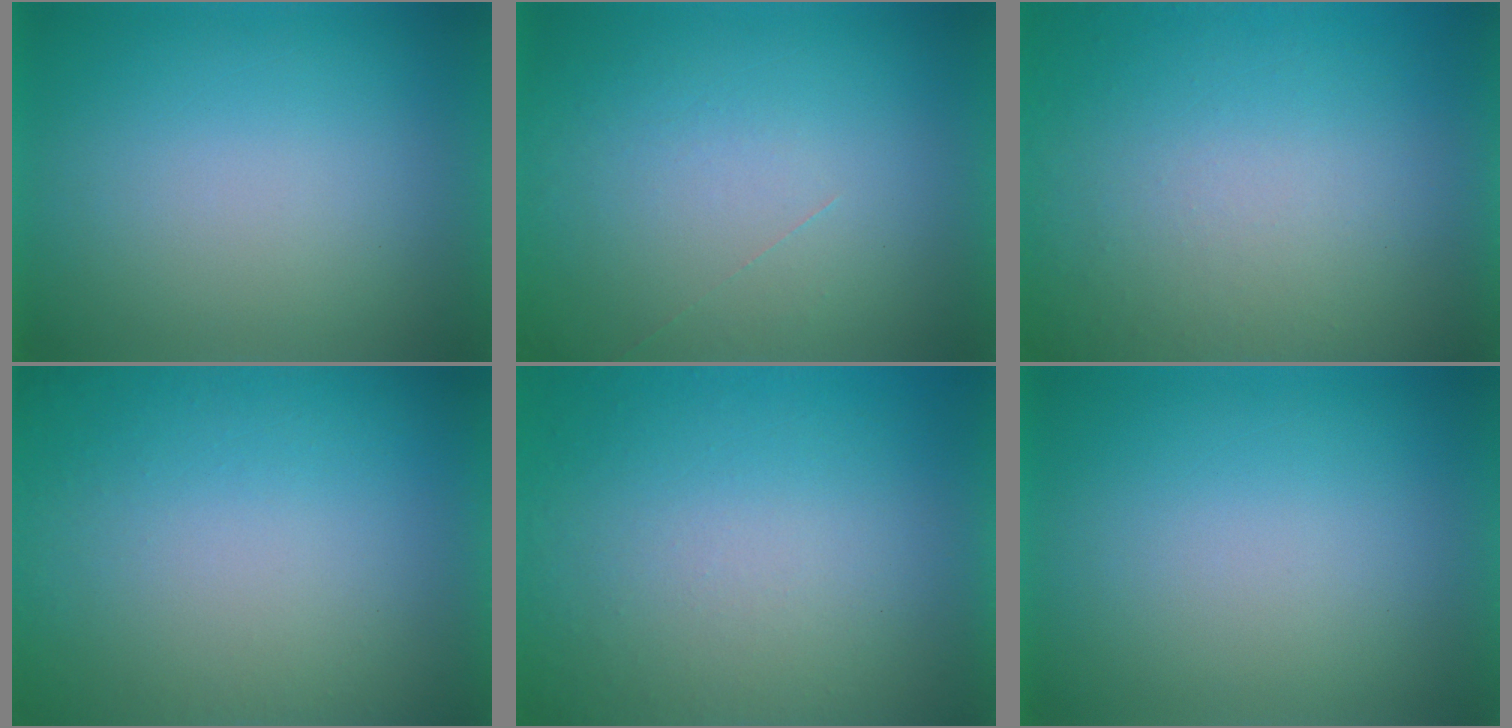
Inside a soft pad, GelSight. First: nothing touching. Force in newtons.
{"total": 1.2}
{"total": 8.3}
{"total": 4.7}
{"total": 8.3}
{"total": 0.0}